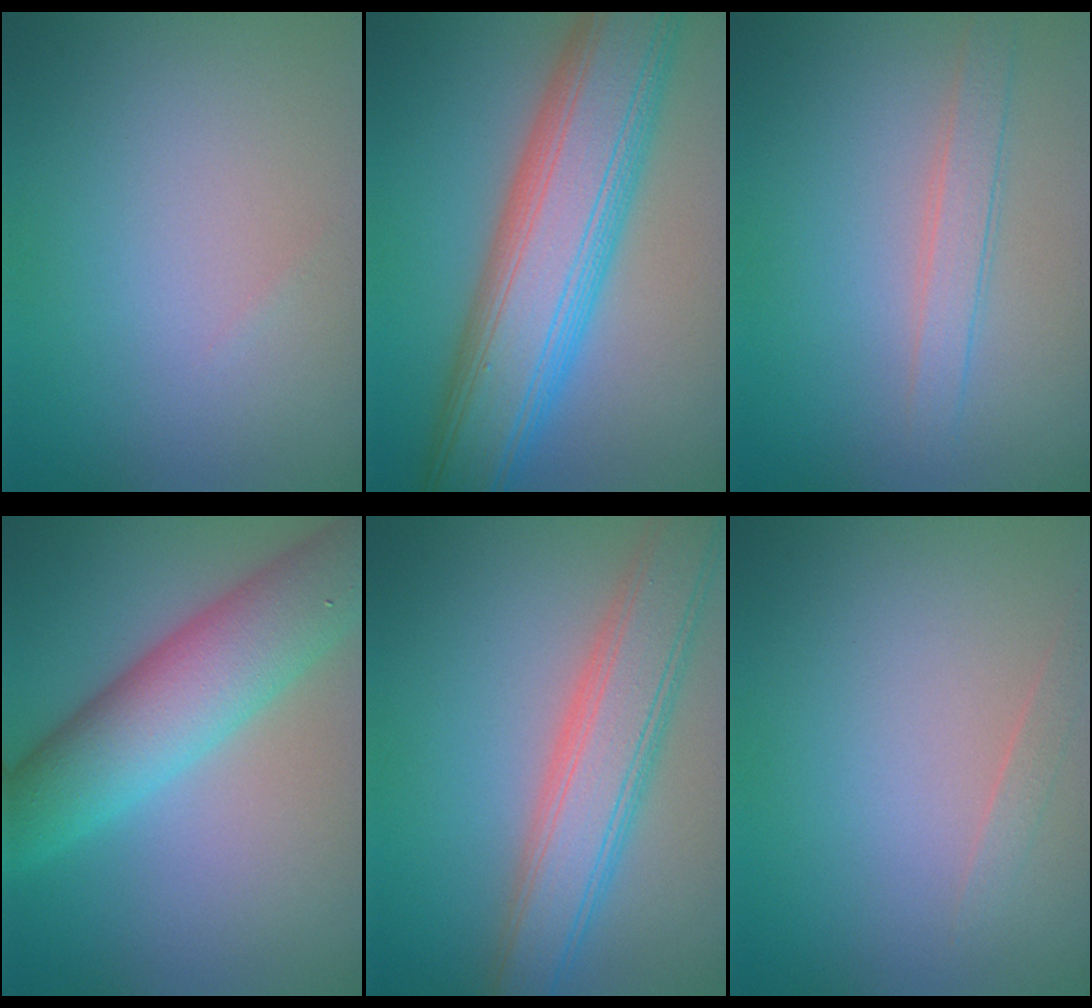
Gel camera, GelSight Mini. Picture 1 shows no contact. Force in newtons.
{"total": 12.1, "press": 12.1, "slide": 0.4}
{"total": 2.3, "press": 2.2, "slide": 0.1}
{"total": 8.8, "press": 8.8, "slide": 0.2}
{"total": 6.6, "press": 6.6, "slide": 0.2}
{"total": 0.8, "press": 0.8, "slide": 0.0}